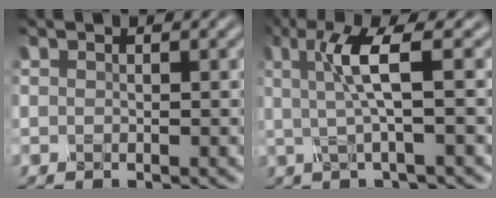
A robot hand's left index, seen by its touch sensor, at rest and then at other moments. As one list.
[{"total": 3.8, "force": [0.0, 0.2, 3.8], "torque": [-0.078, 0.000, 0.004]}]